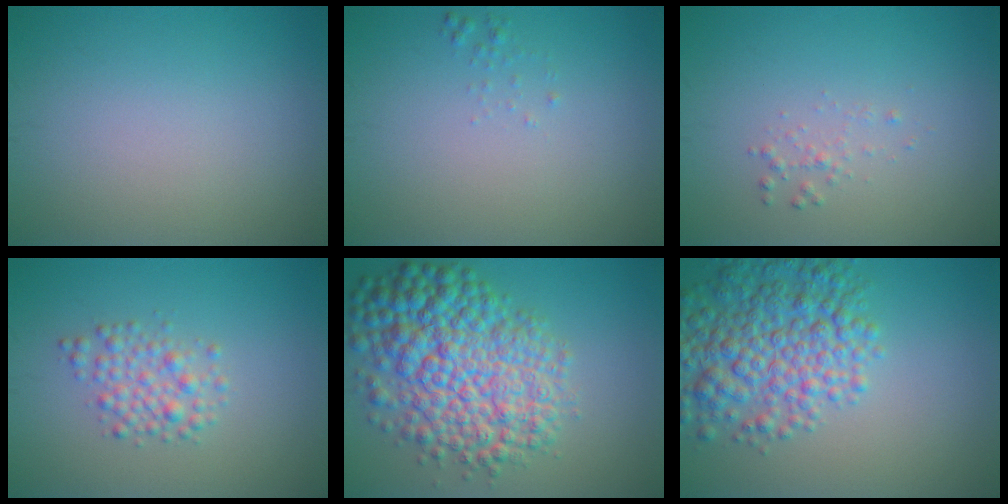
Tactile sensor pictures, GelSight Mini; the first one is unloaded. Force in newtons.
{"total": 0.5, "press": 0.5, "slide": 0.0}
{"total": 0.9, "press": 0.9, "slide": 0.0}
{"total": 2.6, "press": 2.6, "slide": 0.0}
{"total": 10.3, "press": 10.3, "slide": 0.2}
{"total": 7.3, "press": 7.3, "slide": 0.3}